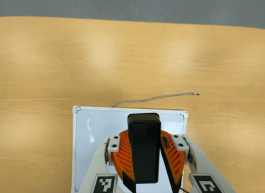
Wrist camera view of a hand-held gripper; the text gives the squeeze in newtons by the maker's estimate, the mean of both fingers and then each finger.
{"total": 10.8, "left": 10.4, "right": 11.2}